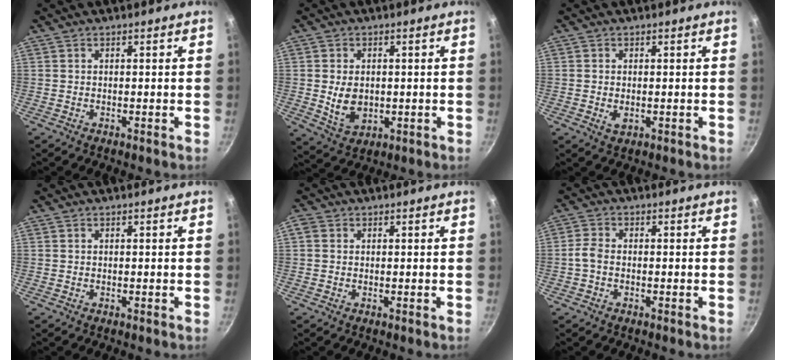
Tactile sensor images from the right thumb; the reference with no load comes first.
{"total": 7.0, "force": [-0.1, 5.0, 4.9], "torque": [-0.077, -0.009, 0.010]}
{"total": 2.1, "force": [-0.3, 1.4, 1.6], "torque": [-0.028, -0.004, -0.002]}
{"total": 0.0}
{"total": 1.3, "force": [0.2, 1.1, 0.7], "torque": [-0.015, 0.004, 0.001]}
{"total": 2.6, "force": [-0.8, 1.5, 1.9], "torque": [-0.045, 0.012, -0.024]}